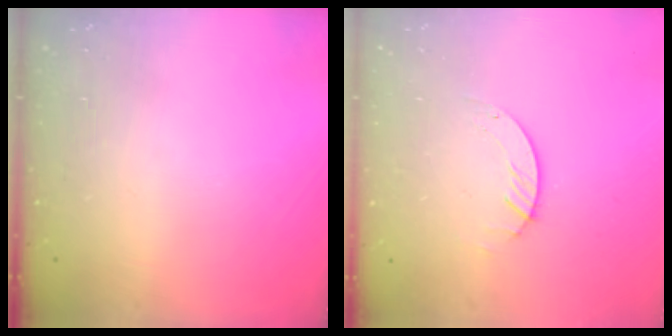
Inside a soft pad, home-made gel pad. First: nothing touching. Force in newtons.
{"total": 1.4, "press": 1.4, "slide": 0.2}